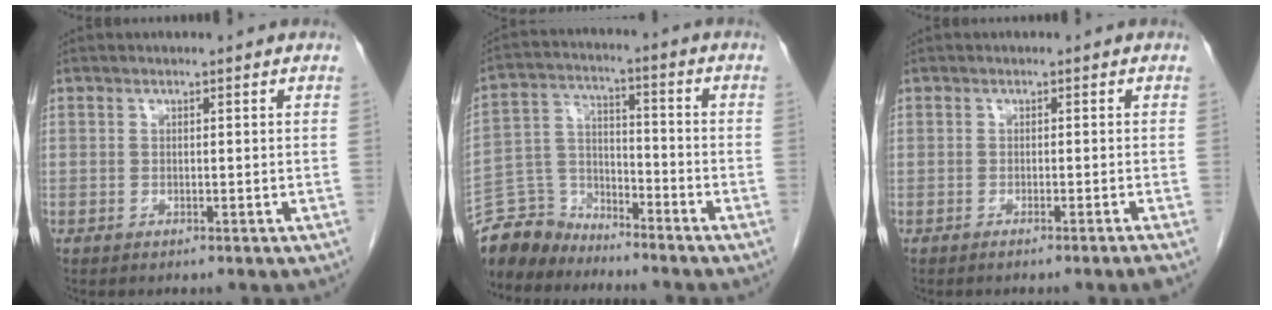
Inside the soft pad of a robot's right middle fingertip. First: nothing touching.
{"total": 8.5, "force": [-8.0, 2.8, 0.0], "torque": [-0.006, 0.016, -0.159]}
{"total": 2.6, "force": [-1.9, -0.9, 1.5], "torque": [-0.017, 0.003, -0.028]}